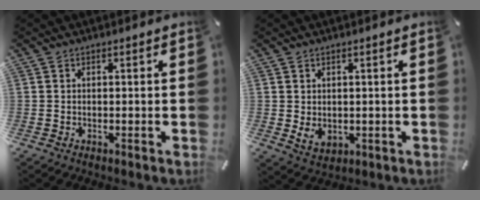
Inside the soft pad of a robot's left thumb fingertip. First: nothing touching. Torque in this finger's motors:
{"motor_torque": [0.03, 0.06, 0.27, -0.11, 0.01]}